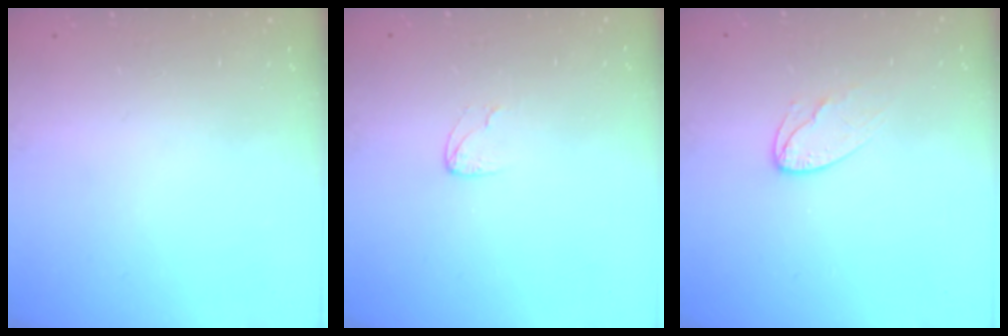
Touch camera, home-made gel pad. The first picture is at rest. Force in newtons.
{"total": 3.8, "press": 3.8, "slide": 0.3}
{"total": 7.1, "press": 7.1, "slide": 0.5}